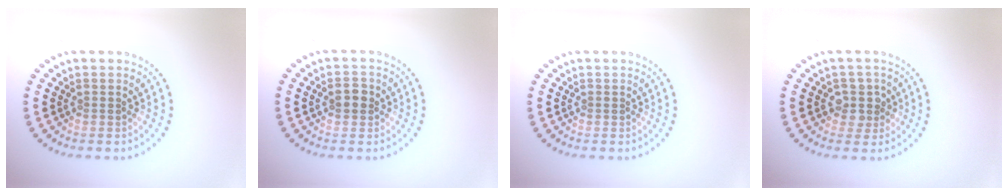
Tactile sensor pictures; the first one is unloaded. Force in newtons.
{"total": 1.8, "press": 1.8, "slide": 0.3}
{"total": 0.0}
{"total": 2.3, "press": 2.0, "slide": 1.1}